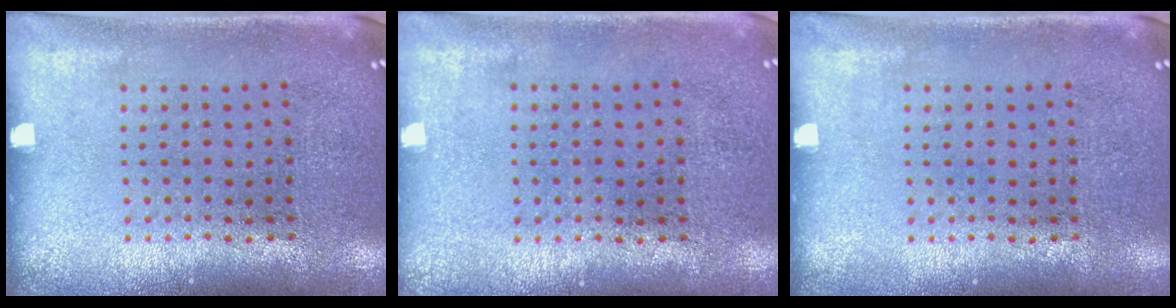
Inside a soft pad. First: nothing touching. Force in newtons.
{"total": 0.0}
{"total": 0.0}